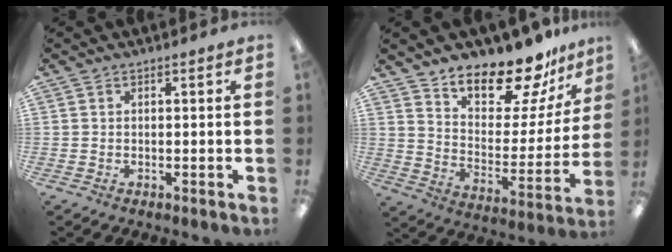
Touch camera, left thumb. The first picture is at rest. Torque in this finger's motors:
{"motor_torque": [0.33, 0.38, 1.10, -1.67, 0.22]}